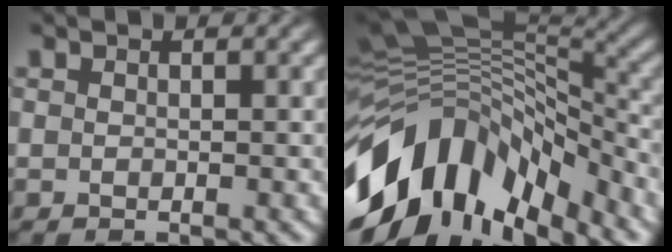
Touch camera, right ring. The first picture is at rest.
{"total": 14.2, "force": [-4.8, 9.6, 9.3], "torque": [-0.166, -0.027, -0.065]}